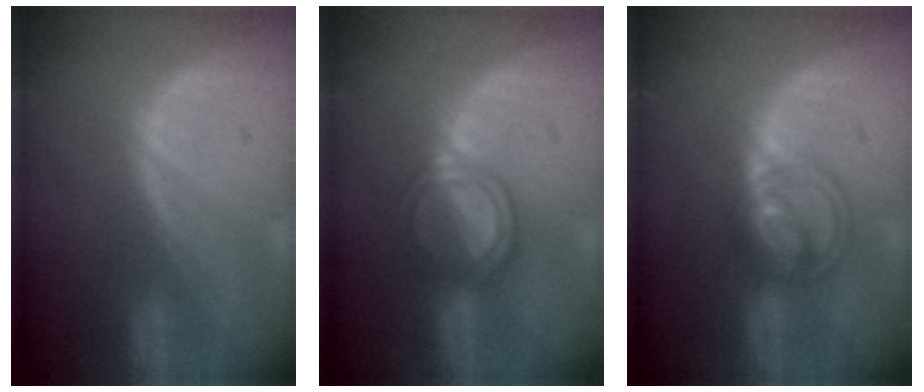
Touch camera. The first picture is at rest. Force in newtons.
{"total": 5.0, "press": 5.0, "slide": 0.7}
{"total": 5.8, "press": 5.6, "slide": 1.6}